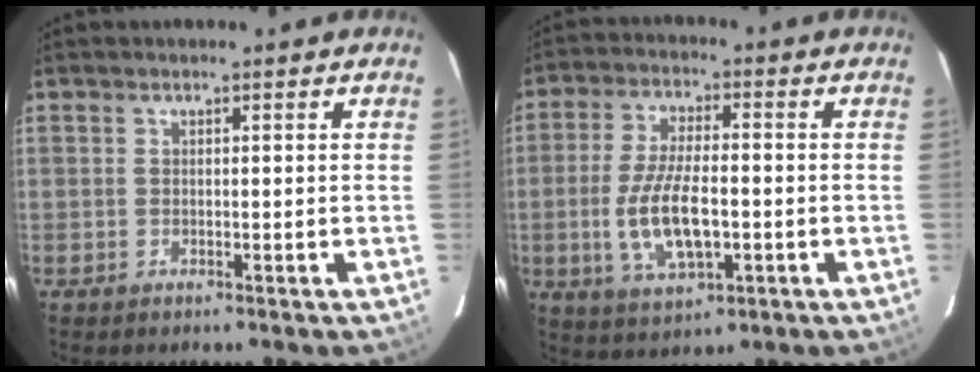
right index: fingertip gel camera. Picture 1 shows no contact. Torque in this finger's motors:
{"motor_torque": [0.77, -0.44, 0.48, 0.16]}